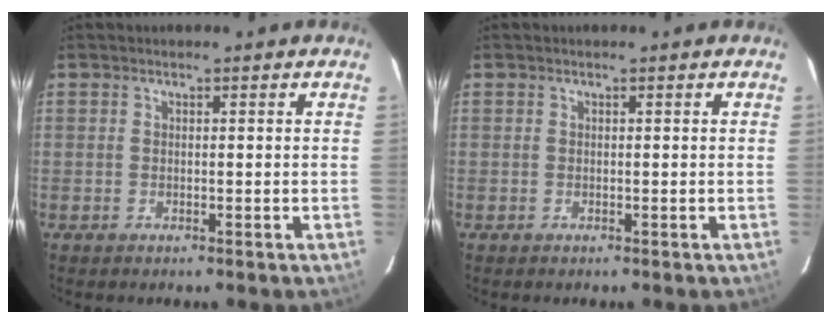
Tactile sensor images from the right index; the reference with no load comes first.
{"total": 0.0}